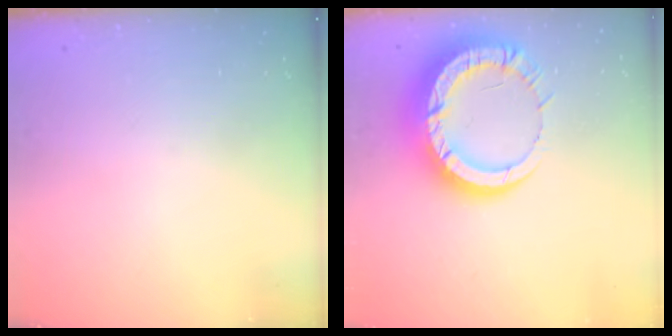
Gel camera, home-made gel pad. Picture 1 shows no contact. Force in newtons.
{"total": 16.8, "press": 16.7, "slide": 1.7}